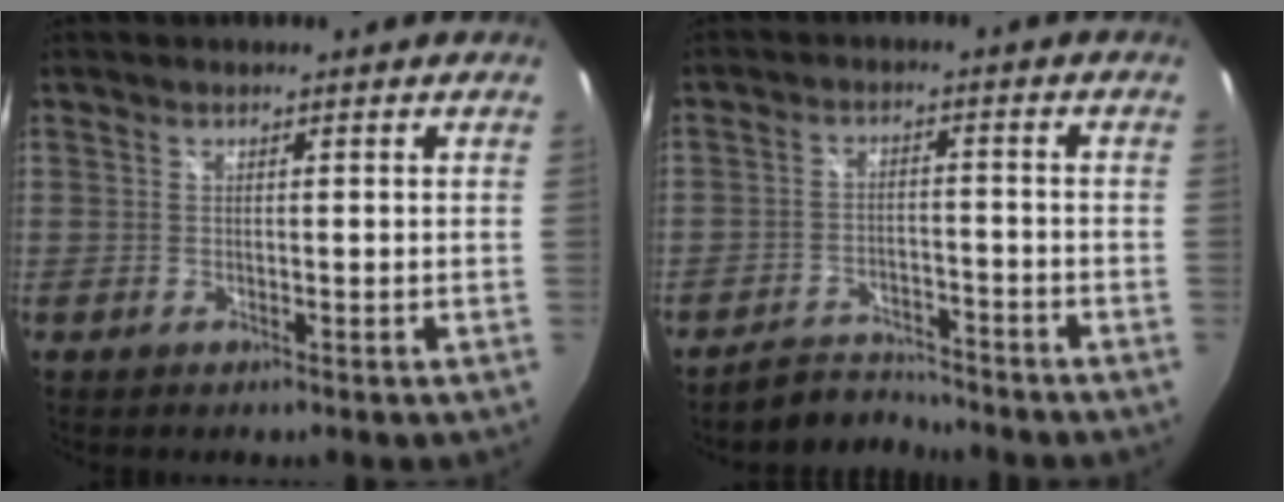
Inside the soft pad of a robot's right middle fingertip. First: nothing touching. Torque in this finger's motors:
{"motor_torque": [0.32, -0.57, -0.03, -0.01]}